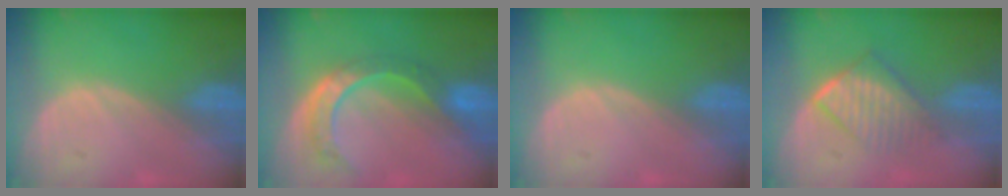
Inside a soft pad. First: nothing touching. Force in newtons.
{"total": 8.8, "press": 7.3, "slide": 4.9}
{"total": 0.0}
{"total": 6.8, "press": 5.9, "slide": 3.4}